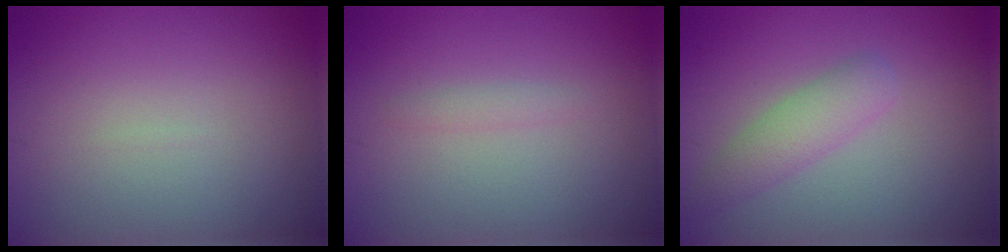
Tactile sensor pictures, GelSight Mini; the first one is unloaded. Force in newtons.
{"total": 0.8, "press": 0.8, "slide": 0.0}
{"total": 2.6, "press": 2.6, "slide": 0.1}